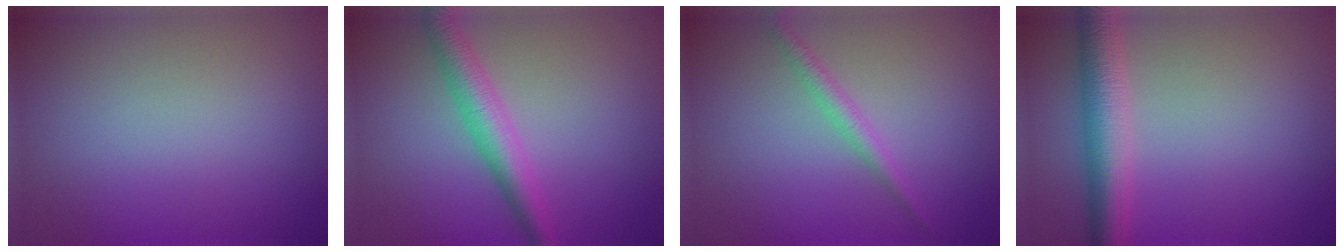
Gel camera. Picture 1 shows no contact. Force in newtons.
{"total": 3.9, "press": 3.9, "slide": 0.1}
{"total": 1.8, "press": 1.8, "slide": 0.0}
{"total": 4.8, "press": 4.8, "slide": 0.1}